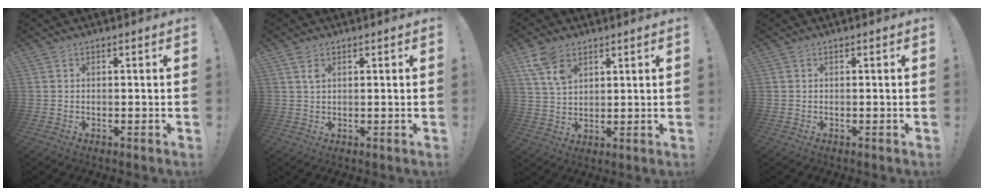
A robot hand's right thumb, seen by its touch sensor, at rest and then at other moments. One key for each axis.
{"total": 2.2, "fx": 1.3, "fy": 1.0, "fz": 1.5, "tx": -0.027, "ty": 0.000, "tz": 0.022}
{"total": 8.8, "fx": 5.2, "fy": 5.3, "fz": 4.8, "tx": -0.084, "ty": -0.015, "tz": 0.102}
{"total": 0.0}